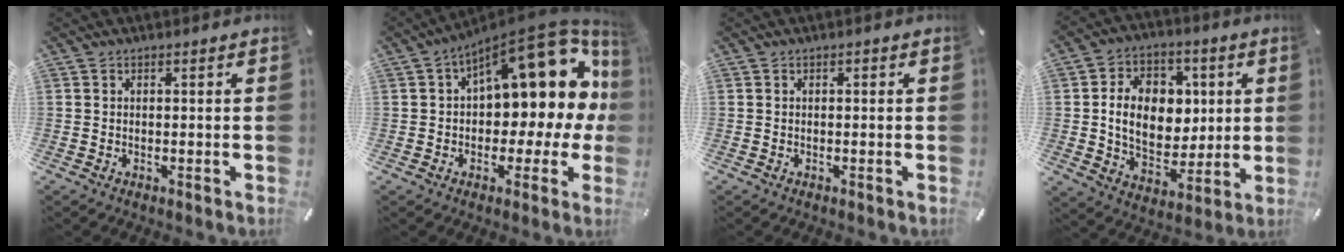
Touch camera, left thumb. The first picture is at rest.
{"total": 16.5, "force": [6.8, 8.5, 12.4], "torque": [-0.160, -0.061, 0.109]}
{"total": 0.0}
{"total": 14.1, "force": [1.9, 11.3, 8.2], "torque": [-0.137, 0.004, 0.041]}